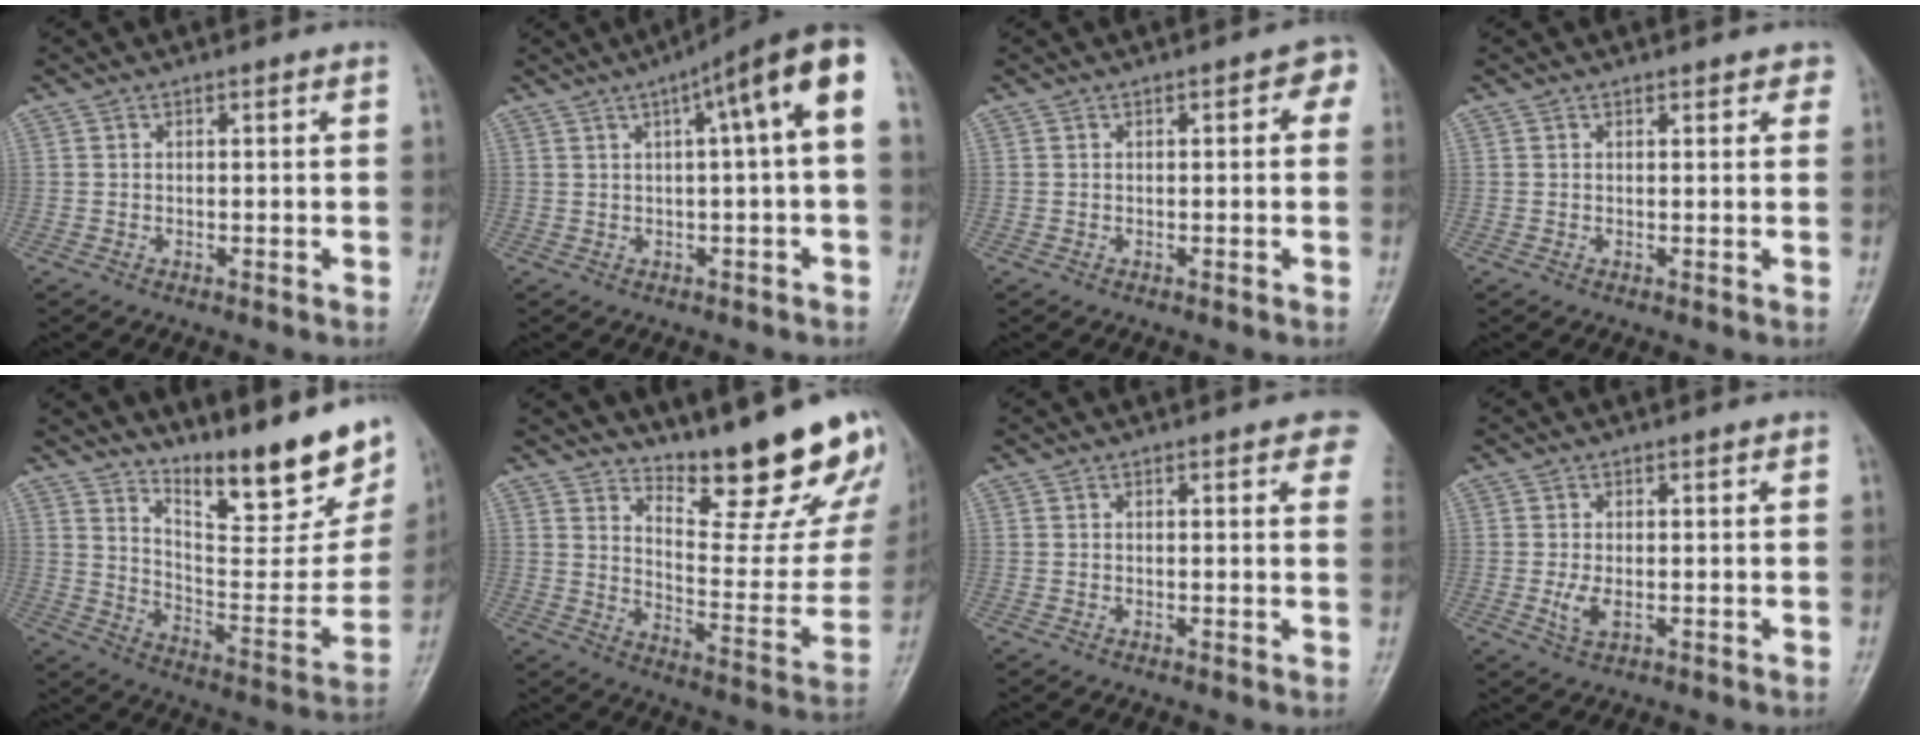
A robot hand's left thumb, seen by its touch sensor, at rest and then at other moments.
{"total": 10.1, "force": [2.5, 1.3, 9.7], "torque": [-0.138, 0.032, 0.029]}
{"total": 3.3, "force": [0.7, 1.6, 2.8], "torque": [-0.015, 0.005, -0.002]}
{"total": 1.9, "force": [1.4, 1.0, 0.7], "torque": [0.014, -0.001, 0.010]}
{"total": 22.7, "force": [16.8, 6.0, 14.1], "torque": [-0.172, -0.111, 0.249]}
{"total": 21.2, "force": [17.5, 5.1, 10.9], "torque": [-0.112, -0.152, 0.239]}
{"total": 5.3, "force": [3.1, 1.9, 3.9], "torque": [-0.019, -0.002, 0.027]}
{"total": 2.8, "force": [-0.2, 1.6, 2.3], "torque": [-0.051, -0.009, -0.001]}